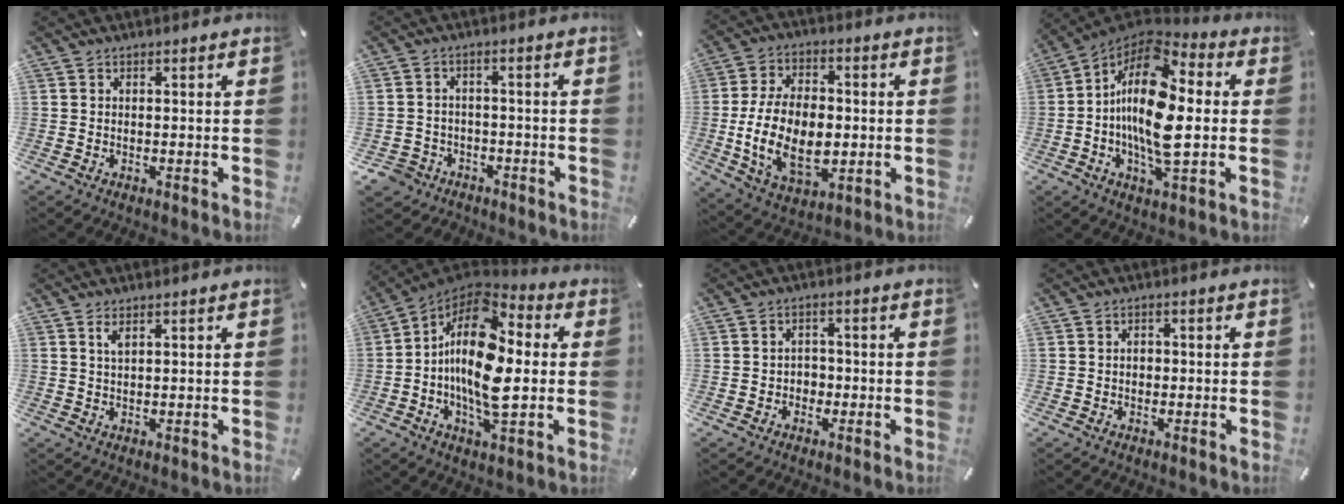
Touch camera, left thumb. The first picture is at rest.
{"total": 4.6, "force": [-2.6, 3.7, 0.7], "torque": [-0.026, 0.010, -0.053]}
{"total": 17.7, "force": [-2.1, 11.8, 13.1], "torque": [-0.252, 0.001, -0.037]}
{"total": 19.0, "force": [-0.3, 8.5, 16.9], "torque": [-0.340, -0.020, -0.011]}
{"total": 2.0, "force": [1.1, 0.5, 1.6], "torque": [-0.034, 0.000, 0.019]}
{"total": 17.8, "force": [-0.2, 9.0, 15.4], "torque": [-0.300, -0.020, -0.009]}
{"total": 2.8, "force": [-0.9, 2.5, 1.1], "torque": [-0.023, 0.007, -0.022]}
{"total": 1.7, "force": [-0.1, 1.3, 1.1], "torque": [-0.023, 0.005, -0.003]}